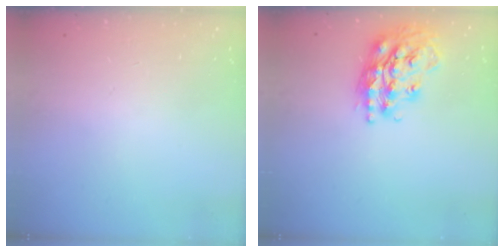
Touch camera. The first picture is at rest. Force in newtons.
{"total": 19.2, "press": 19.1, "slide": 1.6}